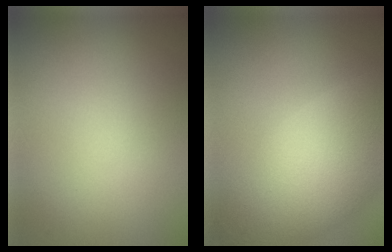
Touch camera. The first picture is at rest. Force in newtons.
{"total": 9.8, "press": 9.8, "slide": 0.6}